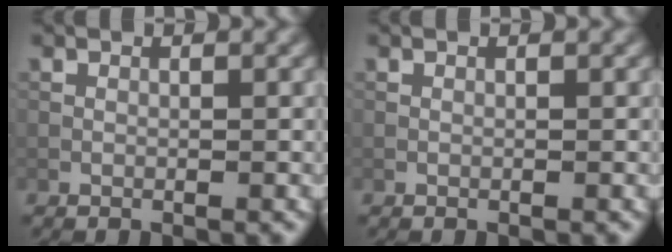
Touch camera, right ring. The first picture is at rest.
{"total": 0.0}